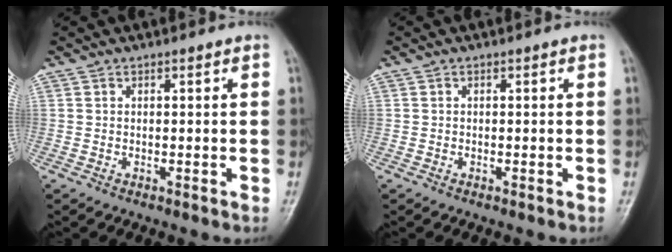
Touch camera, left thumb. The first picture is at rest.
{"total": 0.0}